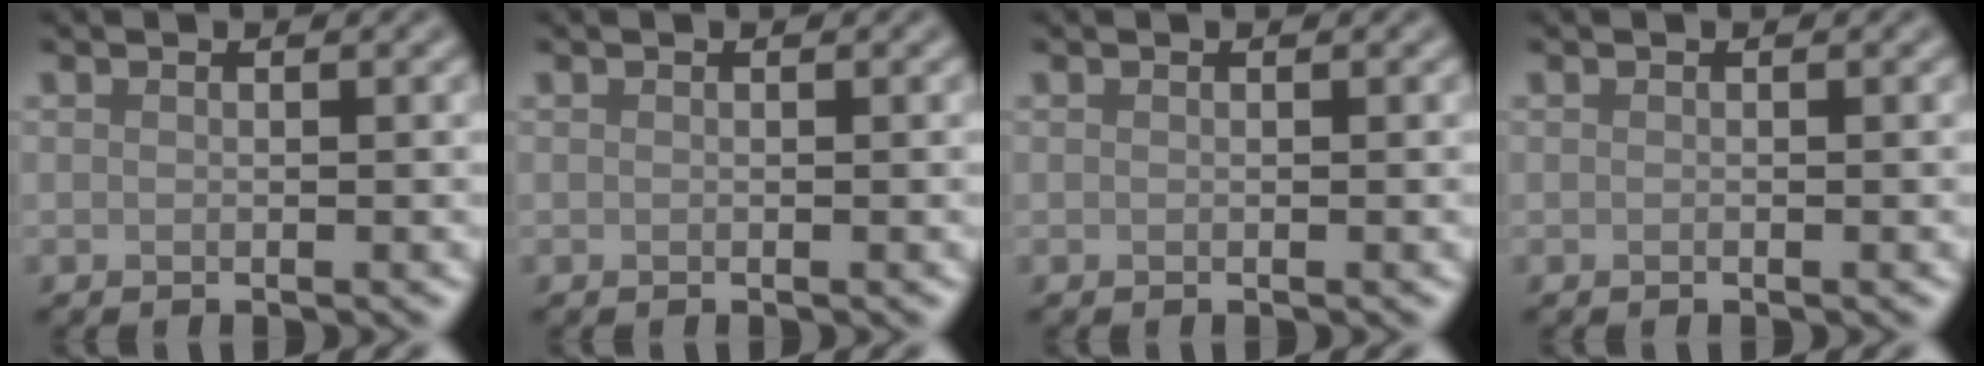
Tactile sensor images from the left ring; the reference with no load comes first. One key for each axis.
{"total": 0.0}
{"total": 0.0}
{"total": 0.0}